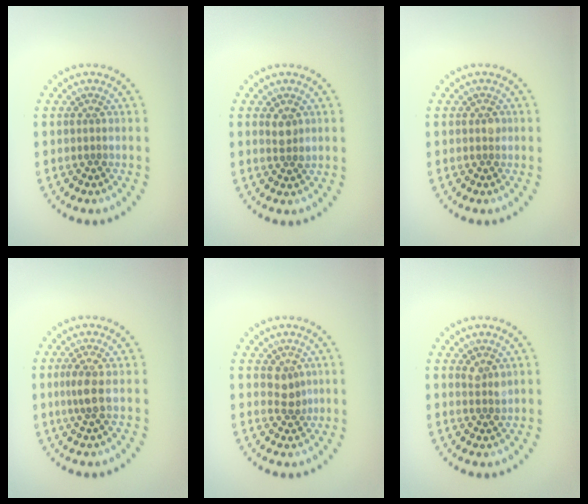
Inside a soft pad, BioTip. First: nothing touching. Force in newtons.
{"total": 1.4, "press": 1.3, "slide": 0.6}
{"total": 0.5, "press": 0.4, "slide": 0.3}
{"total": 1.8, "press": 1.4, "slide": 1.1}
{"total": 1.7, "press": 1.4, "slide": 1.0}
{"total": 1.2, "press": 1.0, "slide": 0.6}